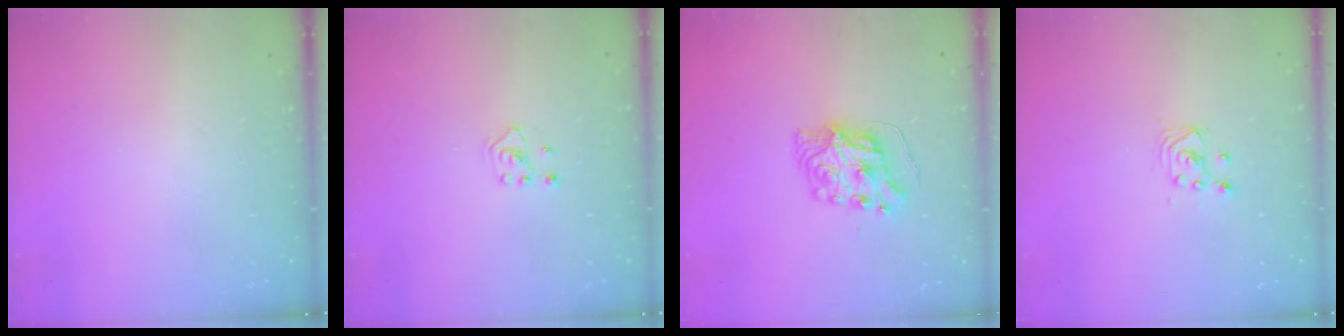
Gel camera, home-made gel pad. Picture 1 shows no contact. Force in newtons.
{"total": 2.4, "press": 2.2, "slide": 0.8}
{"total": 8.9, "press": 8.9, "slide": 0.9}
{"total": 2.5, "press": 2.5, "slide": 0.2}